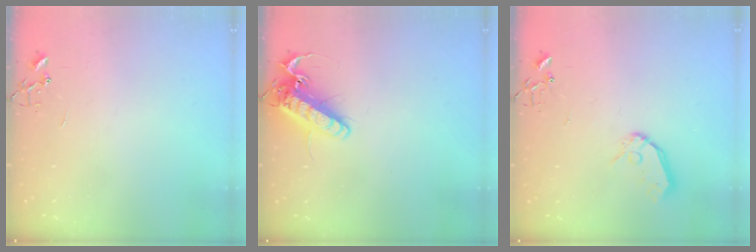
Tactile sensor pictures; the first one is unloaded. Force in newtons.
{"total": 15.7, "press": 15.5, "slide": 2.4}
{"total": 9.2, "press": 9.1, "slide": 0.9}